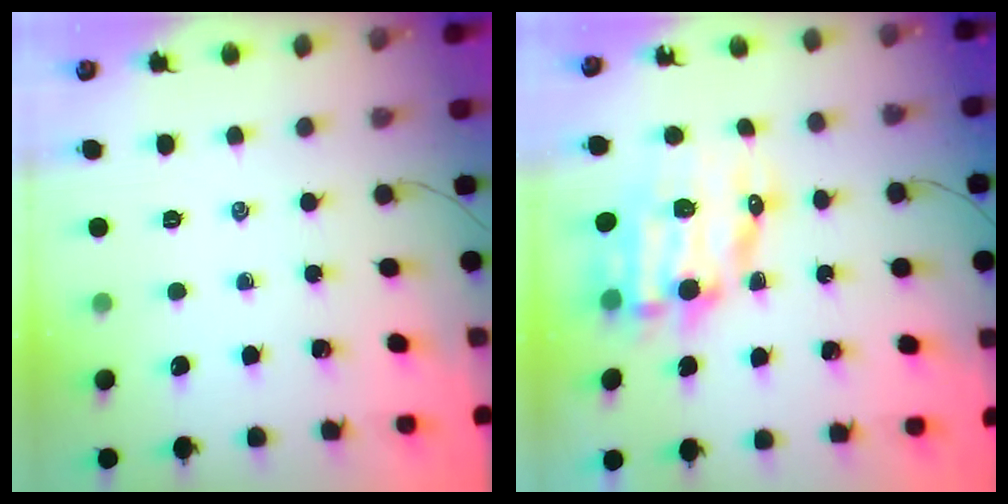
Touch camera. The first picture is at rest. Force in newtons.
{"total": 13.5, "press": 13.1, "slide": 3.2}